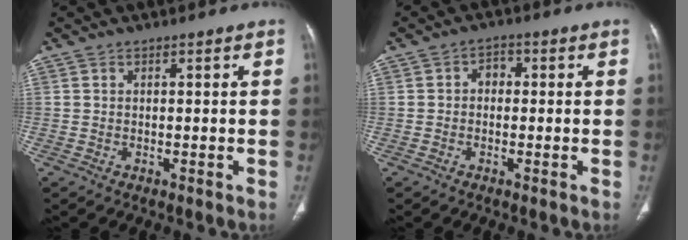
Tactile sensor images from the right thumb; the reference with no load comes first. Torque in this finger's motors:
{"motor_torque": [0.39, 0.75, 0.43, 0.03, -0.02]}